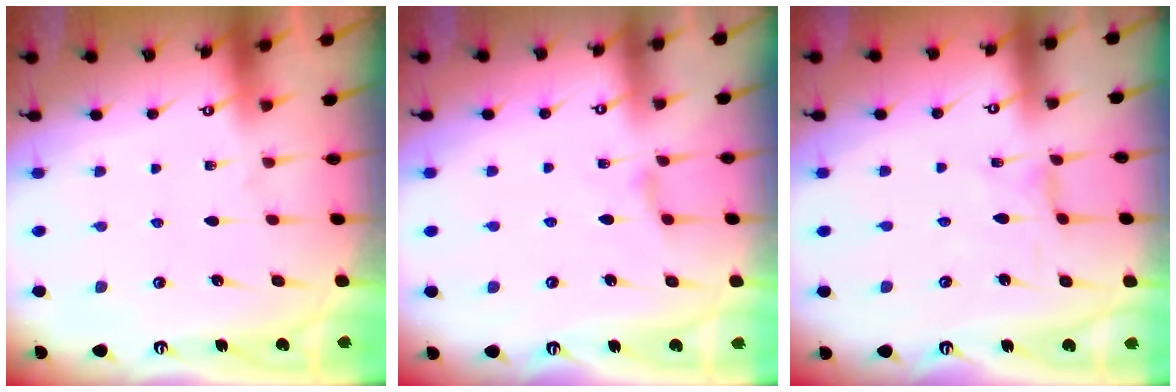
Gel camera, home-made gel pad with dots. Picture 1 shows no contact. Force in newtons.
{"total": 3.5, "press": 3.4, "slide": 0.5}
{"total": 0.0}